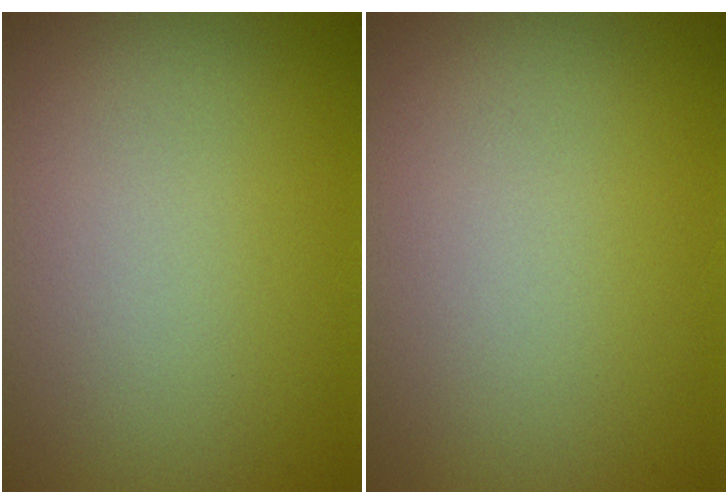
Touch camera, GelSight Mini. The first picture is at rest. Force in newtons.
{"total": 0.0}